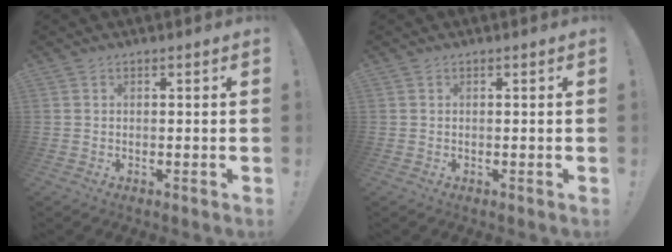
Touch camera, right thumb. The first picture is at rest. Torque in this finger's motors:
{"motor_torque": [0.00, 0.00, 0.00, 0.00, 0.00]}